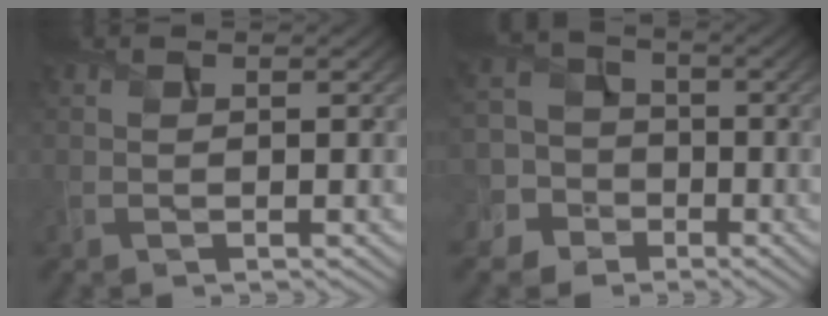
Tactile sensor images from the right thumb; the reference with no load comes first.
{"total": 8.7, "force": [-3.7, 7.5, 2.3], "torque": [-0.075, -0.017, -0.098]}